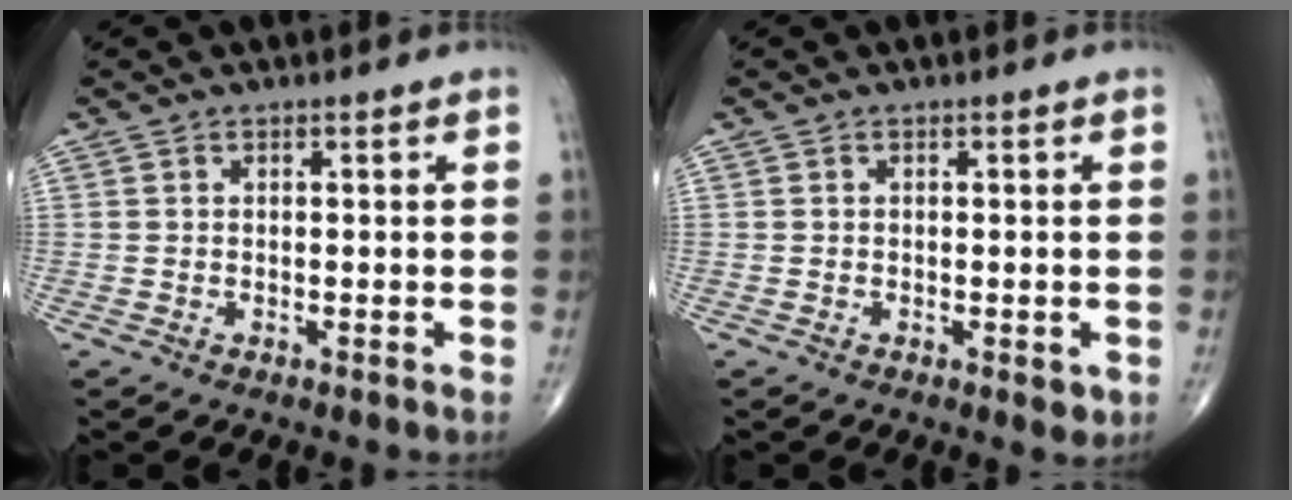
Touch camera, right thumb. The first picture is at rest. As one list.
[{"total": 1.9, "force": [-0.5, 0.9, 1.6], "torque": [-0.014, -0.003, -0.006]}]